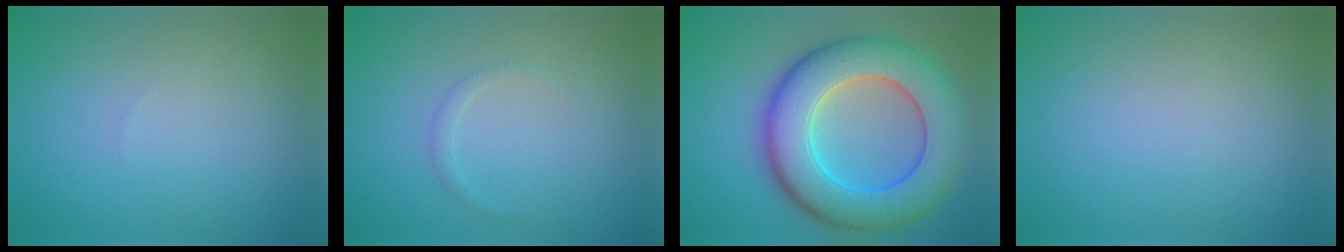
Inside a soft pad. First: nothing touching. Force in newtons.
{"total": 0.8, "press": 0.8, "slide": 0.0}
{"total": 11.3, "press": 11.3, "slide": 0.1}
{"total": 0.0}